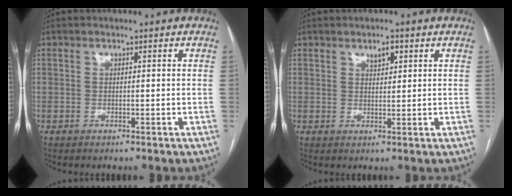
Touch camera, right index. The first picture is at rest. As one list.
[{"total": 2.2, "force": [1.3, 0.9, 1.5], "torque": [-0.025, 0.001, 0.023]}]